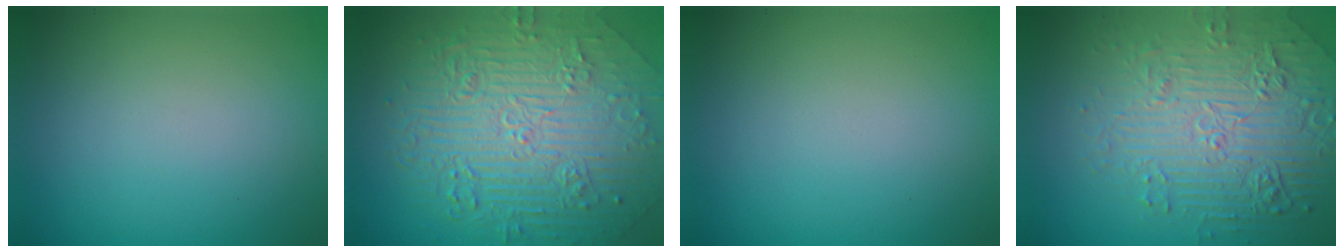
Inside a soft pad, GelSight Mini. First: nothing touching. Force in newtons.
{"total": 10.6, "press": 7.0, "slide": 8.0}
{"total": 0.0}
{"total": 7.5, "press": 5.5, "slide": 5.1}